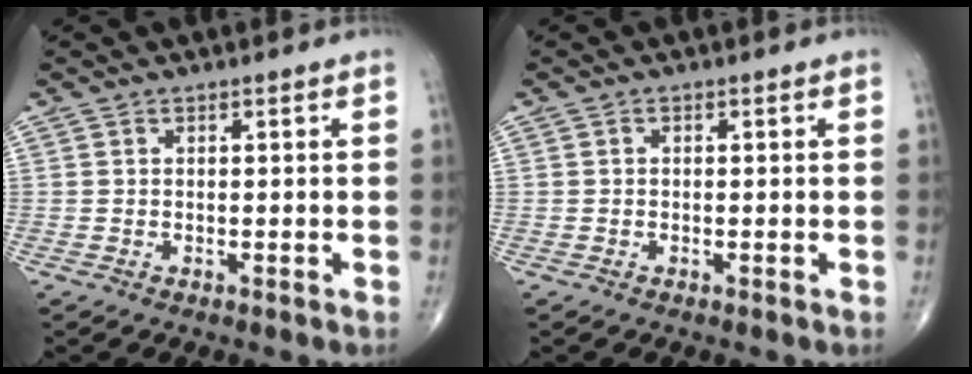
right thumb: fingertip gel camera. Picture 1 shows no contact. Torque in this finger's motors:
{"motor_torque": [-0.24, 0.01, -0.15, -0.08, 0.04]}